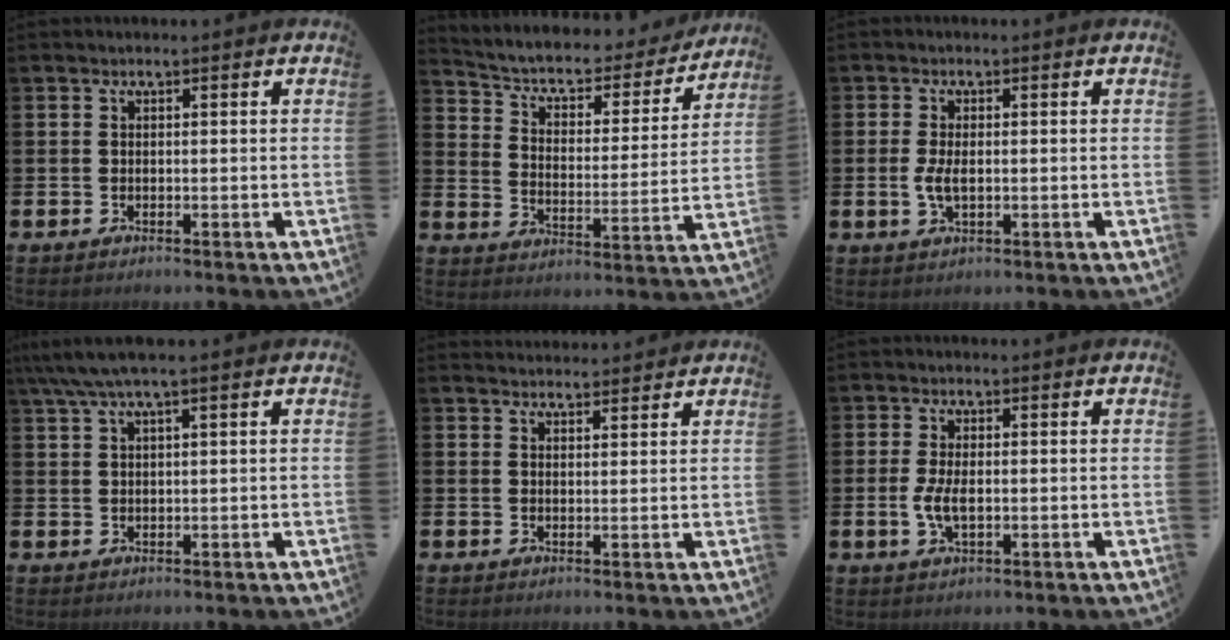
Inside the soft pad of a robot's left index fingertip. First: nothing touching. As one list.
[{"total": 5.4, "force": [4.7, 2.2, 1.6], "torque": [-0.050, -0.041, 0.069]}, {"total": 2.9, "force": [-0.1, 1.4, 2.6], "torque": [-0.049, 0.004, -0.004]}, {"total": 3.5, "force": [2.3, 0.3, 2.6], "torque": [-0.052, 0.000, 0.041]}, {"total": 2.2, "force": [2.2, 0.4, -0.1], "torque": [0.009, -0.016, 0.038]}, {"total": 3.6, "force": [-0.3, 1.7, 3.2], "torque": [-0.067, 0.001, -0.008]}]